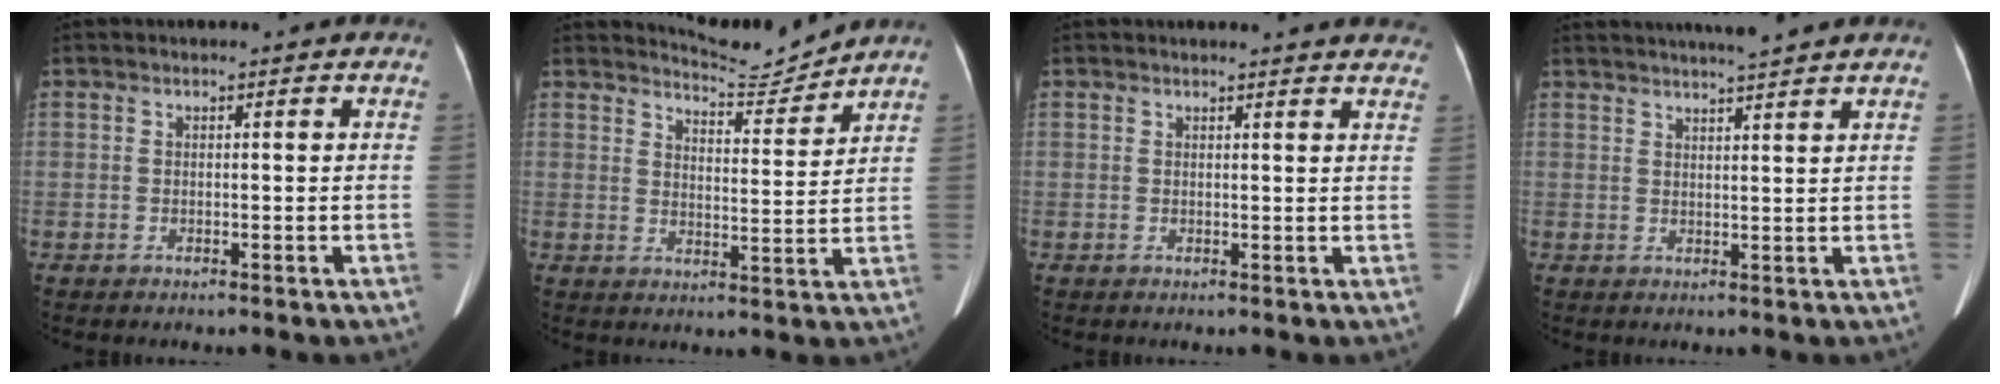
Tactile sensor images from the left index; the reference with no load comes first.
{"total": 6.0, "force": [5.9, -0.7, -0.8], "torque": [-0.003, -0.021, 0.093]}
{"total": 10.6, "force": [10.2, 1.3, 2.7], "torque": [-0.013, -0.009, 0.091]}
{"total": 7.8, "force": [7.0, -0.5, 3.4], "torque": [-0.055, 0.015, 0.095]}